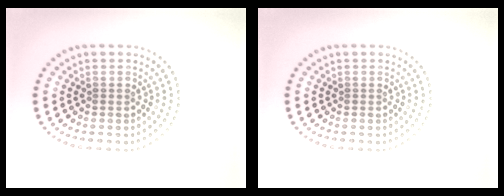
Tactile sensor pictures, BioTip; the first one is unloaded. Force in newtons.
{"total": 0.0}